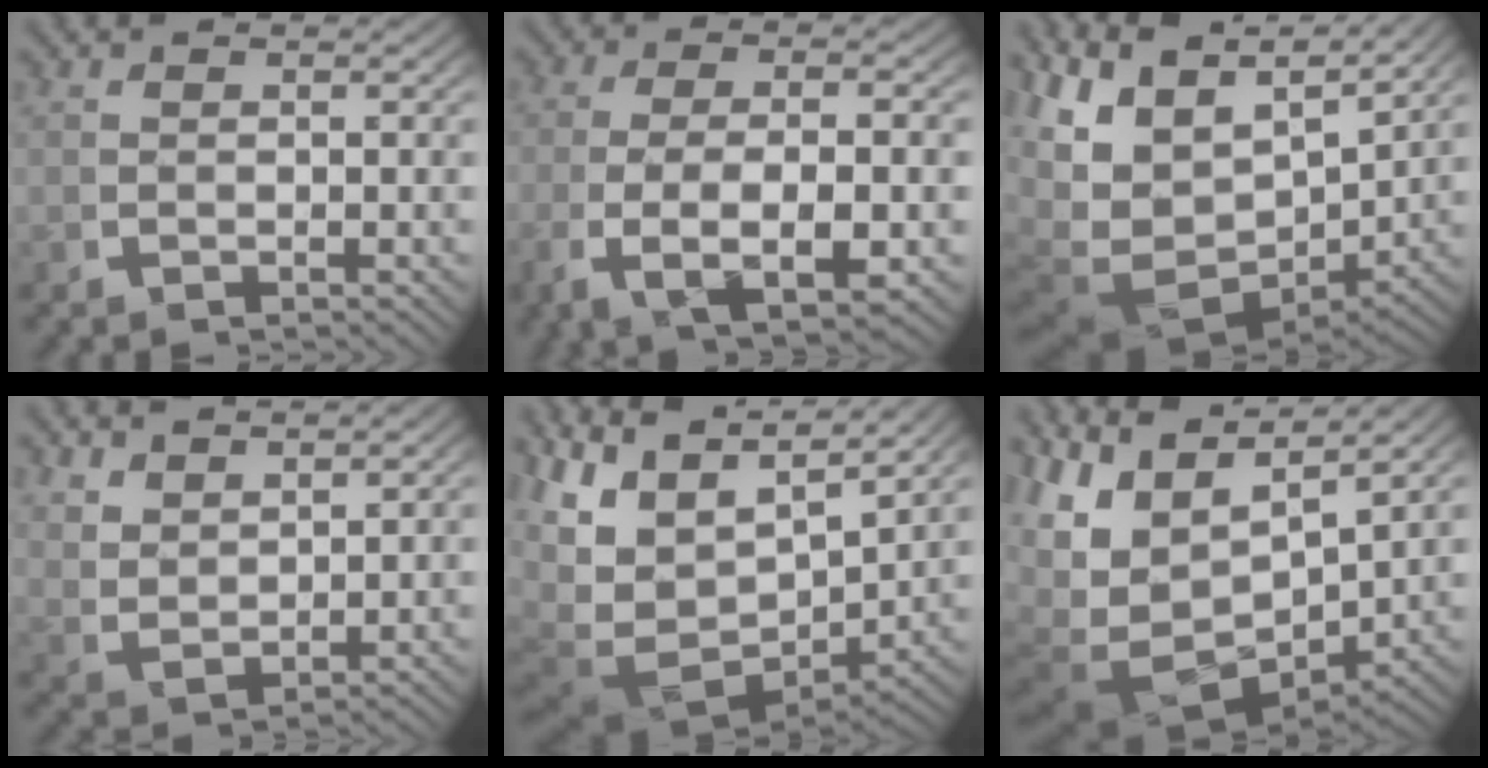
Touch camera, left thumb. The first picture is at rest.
{"total": 8.1, "force": [-2.0, 3.7, 6.9], "torque": [-0.150, -0.027, -0.017]}
{"total": 13.8, "force": [0.1, 9.8, 9.7], "torque": [-0.224, -0.048, 0.014]}
{"total": 3.4, "force": [1.7, 2.1, 2.1], "torque": [-0.050, -0.017, 0.046]}
{"total": 12.5, "force": [0.3, 8.7, 9.0], "torque": [-0.206, -0.045, 0.016]}
{"total": 12.1, "force": [-0.1, 8.1, 9.0], "torque": [-0.201, -0.048, 0.017]}